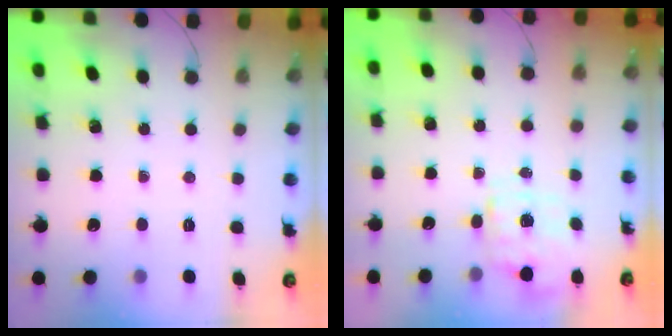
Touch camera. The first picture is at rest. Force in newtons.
{"total": 4.0, "press": 3.9, "slide": 0.9}